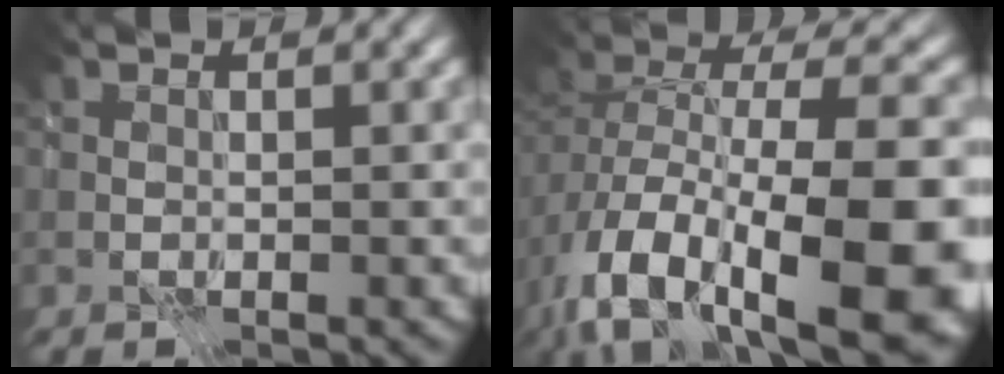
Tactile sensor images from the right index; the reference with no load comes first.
{"total": 16.3, "force": [-6.4, 8.0, 12.6], "torque": [-0.234, -0.009, -0.088]}